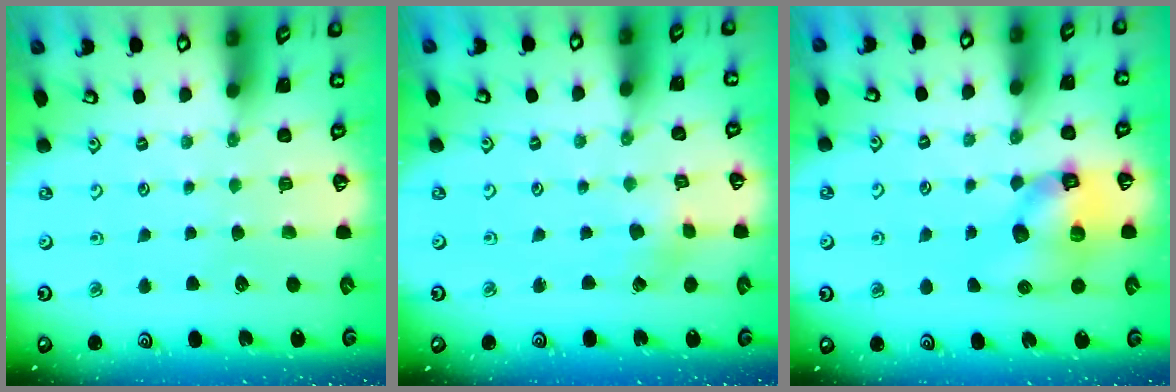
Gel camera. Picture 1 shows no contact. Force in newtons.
{"total": 1.6, "press": 1.6, "slide": 0.2}
{"total": 11.1, "press": 11.0, "slide": 1.5}